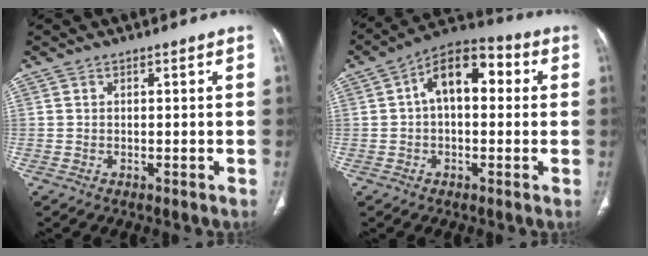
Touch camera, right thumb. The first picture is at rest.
{"total": 11.9, "force": [1.9, 6.8, 9.6], "torque": [-0.130, 0.037, 0.018]}